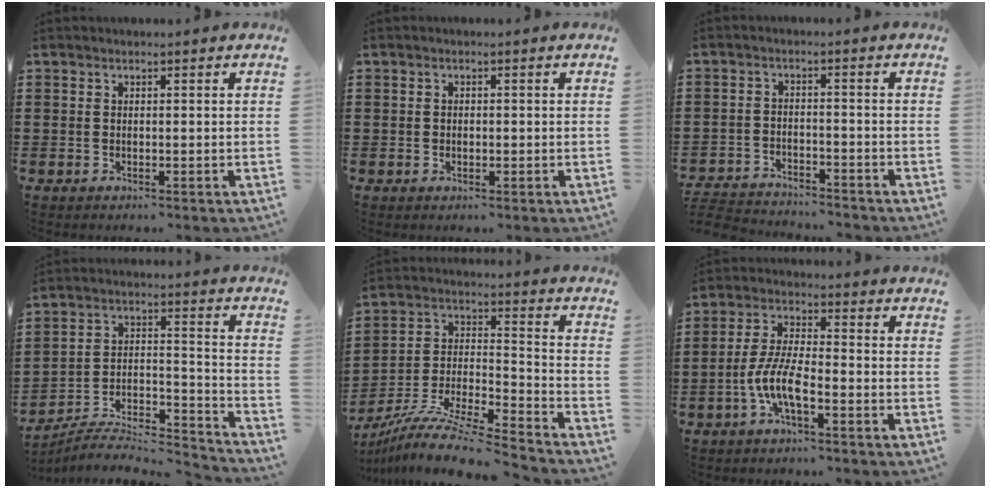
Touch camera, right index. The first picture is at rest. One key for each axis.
{"total": 0.6, "fx": -0.1, "fy": 0.4, "fz": 0.4, "tx": -0.009, "ty": 0.000, "tz": -0.002}
{"total": 4.0, "fx": -4.0, "fy": 0.3, "fz": 0.3, "tx": -0.022, "ty": -0.004, "tz": -0.089}
{"total": 6.3, "fx": -5.9, "fy": 1.5, "fz": 1.7, "tx": -0.028, "ty": -0.002, "tz": -0.117}
{"total": 10.2, "fx": -9.3, "fy": 0.5, "fz": 4.2, "tx": -0.075, "ty": 0.008, "tz": -0.187}
{"total": 7.4, "fx": -3.1, "fy": 1.9, "fz": 6.4, "tx": -0.153, "ty": -0.015, "tz": -0.064}